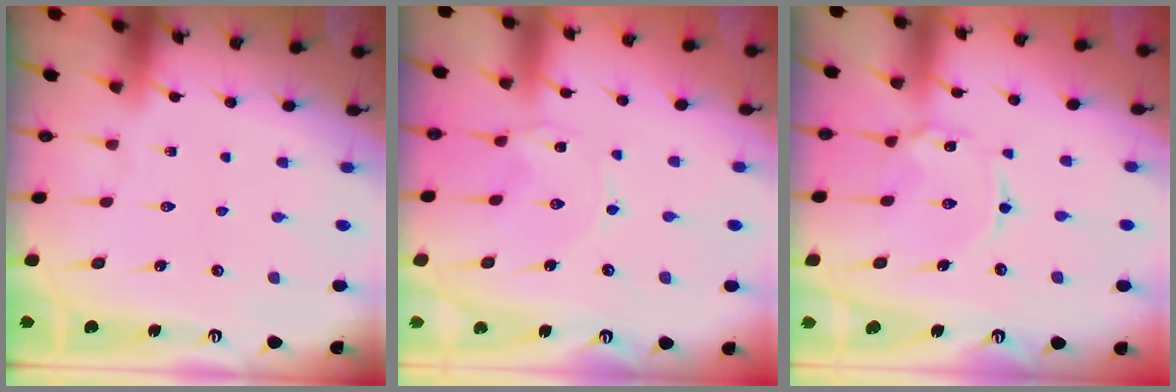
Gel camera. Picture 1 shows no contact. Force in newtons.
{"total": 2.5, "press": 2.5, "slide": 0.4}
{"total": 3.6, "press": 3.5, "slide": 0.4}